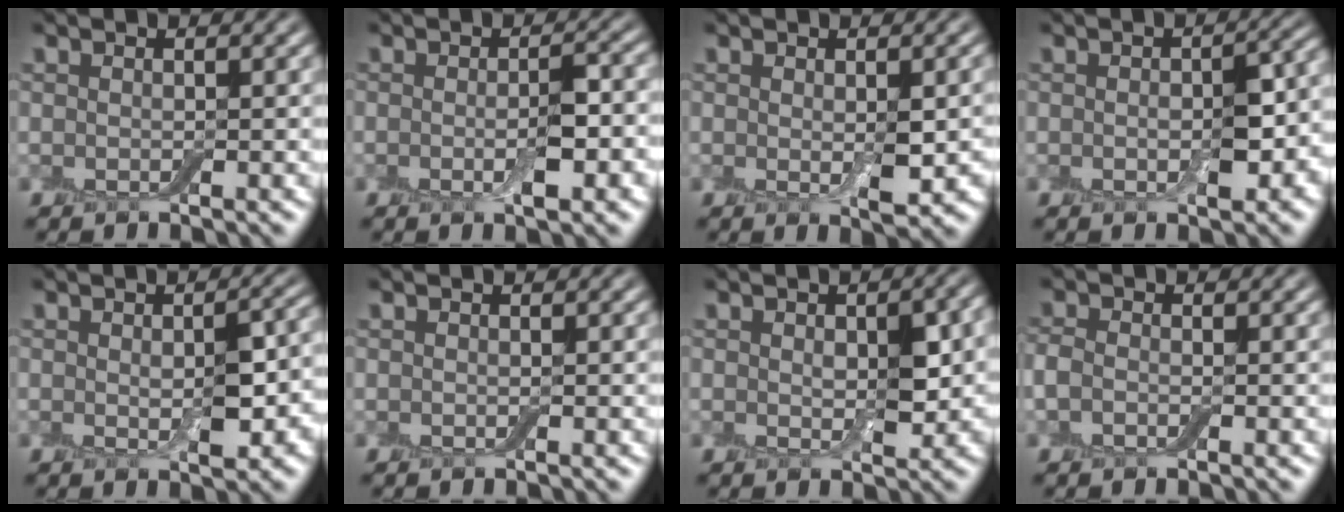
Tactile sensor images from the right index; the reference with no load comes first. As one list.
[{"total": 3.3, "force": [-0.7, 0.8, 3.1], "torque": [-0.056, -0.004, -0.012]}, {"total": 3.0, "force": [-0.2, 0.8, 2.9], "torque": [-0.047, -0.008, 0.001]}, {"total": 5.2, "force": [-0.8, 2.4, 4.5], "torque": [-0.066, -0.004, -0.012]}, {"total": 5.0, "force": [-0.3, 2.1, 4.6], "torque": [-0.068, -0.006, -0.001]}, {"total": 0.0}, {"total": 4.0, "force": [0.1, 2.0, 3.4], "torque": [-0.054, -0.003, 0.005]}, {"total": 1.4, "force": [-0.5, 0.9, 0.9], "torque": [-0.021, 0.002, -0.015]}]